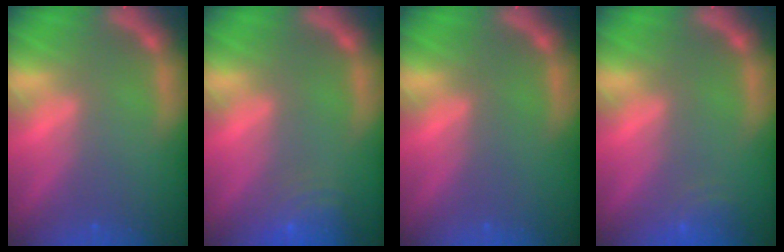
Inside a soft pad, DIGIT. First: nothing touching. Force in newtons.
{"total": 5.6}
{"total": 0.0}
{"total": 2.5}